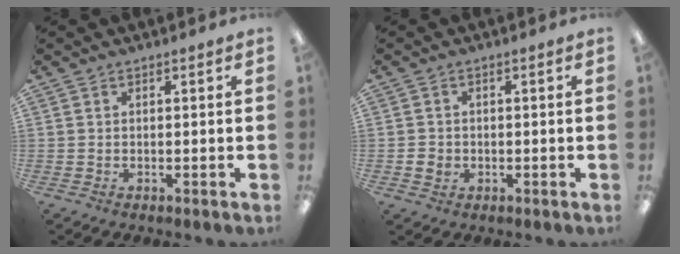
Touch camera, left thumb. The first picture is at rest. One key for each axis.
{"total": 2.4, "fx": -0.5, "fy": 2.2, "fz": 0.9, "tx": -0.014, "ty": 0.004, "tz": -0.011}